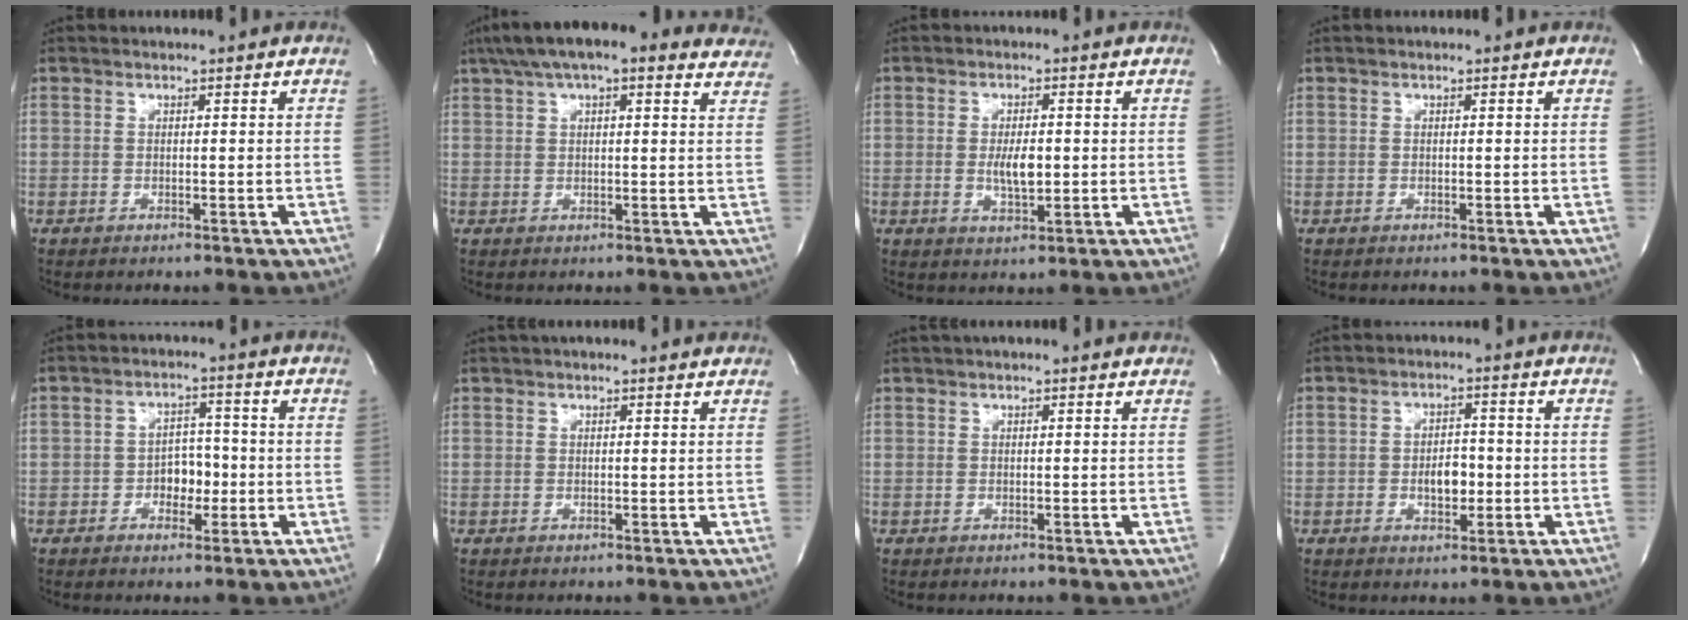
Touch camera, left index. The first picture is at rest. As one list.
[{"total": 19.5, "force": [15.4, 5.5, 10.6], "torque": [-0.168, 0.059, 0.195]}, {"total": 4.2, "force": [-0.2, 1.5, 4.0], "torque": [-0.074, -0.005, -0.001]}, {"total": 0.0}, {"total": 4.3, "force": [-1.3, 2.9, 2.9], "torque": [-0.040, 0.009, -0.020]}, {"total": 3.8, "force": [3.4, 0.6, 1.6], "torque": [-0.023, 0.029, 0.039]}, {"total": 2.7, "force": [2.3, 0.4, 1.4], "torque": [-0.022, 0.029, 0.031]}, {"total": 4.1, "force": [-0.8, 2.3, 3.4], "torque": [-0.050, 0.005, -0.009]}]